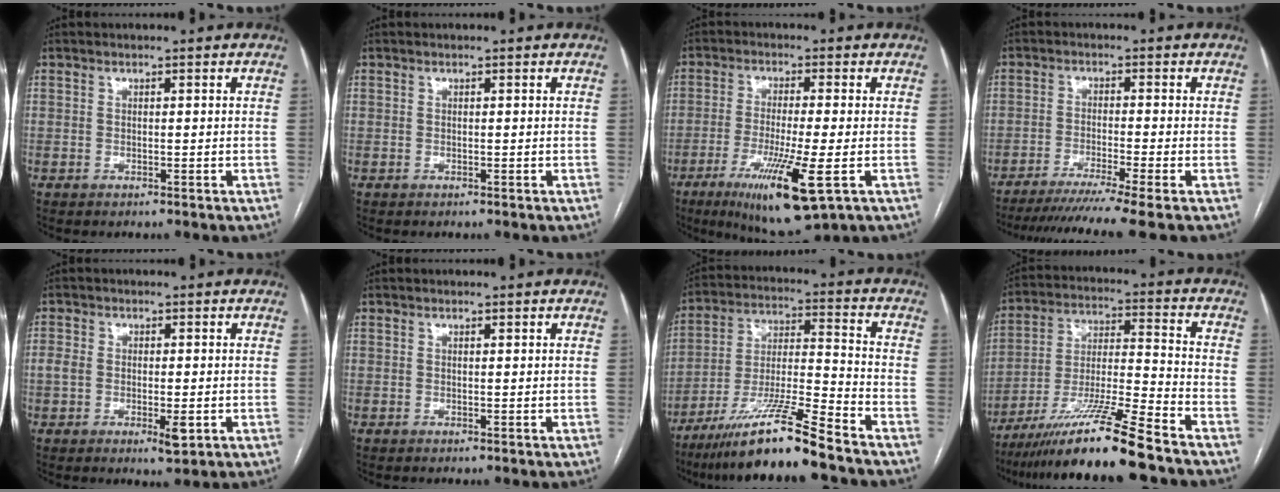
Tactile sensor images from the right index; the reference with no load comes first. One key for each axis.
{"total": 0.0}
{"total": 12.4, "fx": -5.2, "fy": 0.9, "fz": 11.3, "tx": -0.206, "ty": -0.040, "tz": -0.082}
{"total": 10.9, "fx": -8.9, "fy": -2.6, "fz": 5.7, "tx": -0.070, "ty": -0.029, "tz": -0.138}
{"total": 4.7, "fx": -1.0, "fy": 2.2, "fz": 4.0, "tx": -0.071, "ty": -0.002, "tz": -0.012}
{"total": 0.0}
{"total": 14.6, "fx": -11.5, "fy": -1.1, "fz": 8.9, "tx": -0.165, "ty": -0.015, "tz": -0.206}
{"total": 15.9, "fx": -12.4, "fy": -1.4, "fz": 9.8, "tx": -0.184, "ty": -0.019, "tz": -0.221}